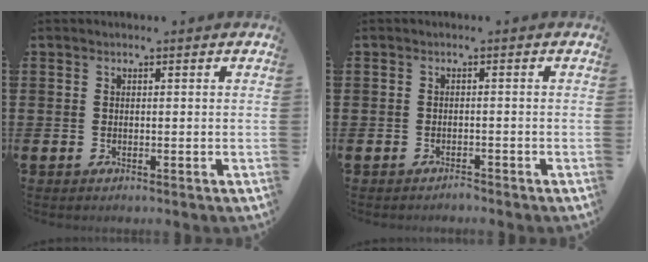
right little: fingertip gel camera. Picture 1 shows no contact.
{"total": 0.9, "force": [-0.9, 0.0, 0.0], "torque": [-0.004, 0.000, -0.019]}